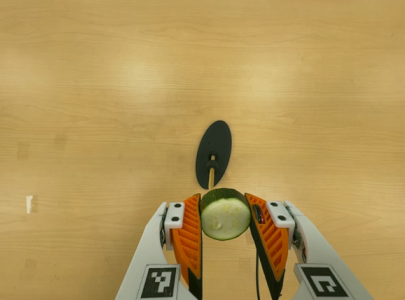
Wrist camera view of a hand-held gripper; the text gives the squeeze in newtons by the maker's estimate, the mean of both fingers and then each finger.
{"total": 11.2, "left": 10.5, "right": 12.0}